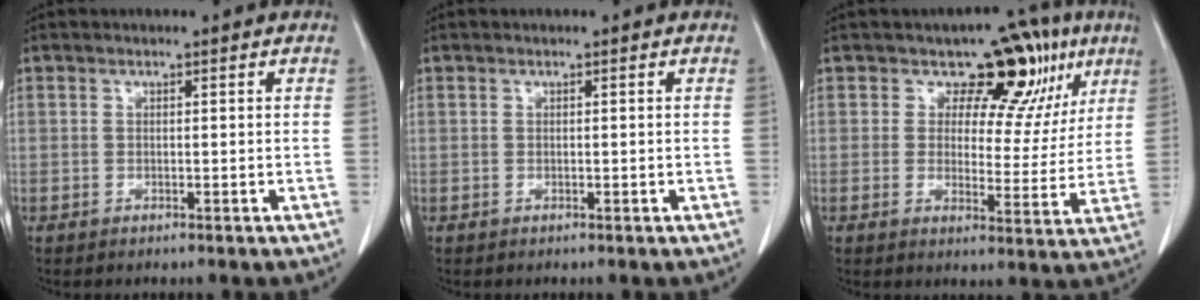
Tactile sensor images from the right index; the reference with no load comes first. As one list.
[{"total": 0.0}, {"total": 9.7, "force": [5.5, 6.1, 5.1], "torque": [-0.041, 0.003, 0.063]}]